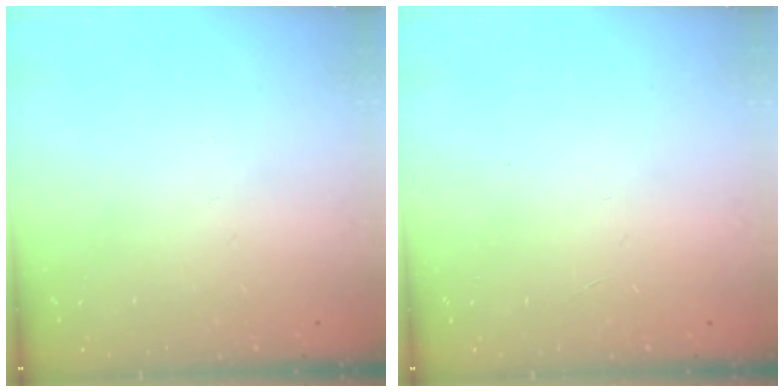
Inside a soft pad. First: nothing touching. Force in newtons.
{"total": 0.0}